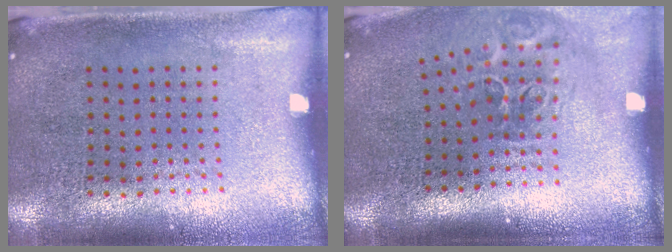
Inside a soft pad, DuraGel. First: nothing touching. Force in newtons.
{"total": 2.0, "press": 1.2, "slide": 1.6}